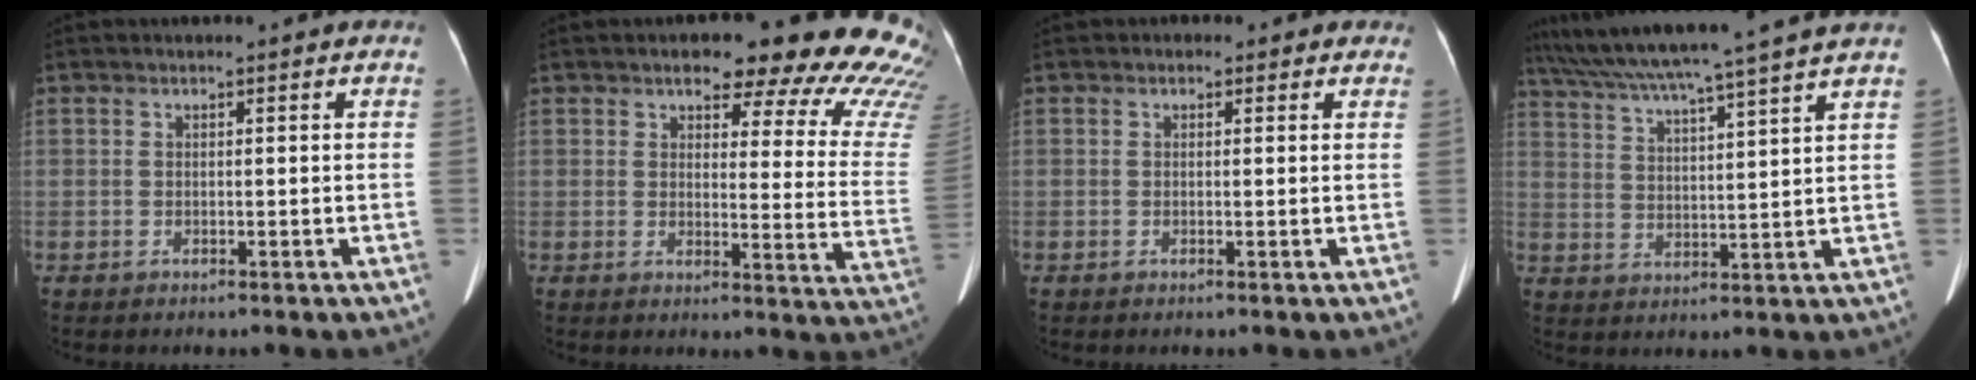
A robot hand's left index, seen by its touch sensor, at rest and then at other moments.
{"total": 20.0, "force": [17.0, 5.7, 8.9], "torque": [-0.074, -0.071, 0.168]}
{"total": 1.4, "force": [0.7, 1.2, 0.2], "torque": [0.009, 0.000, -0.001]}
{"total": 17.8, "force": [15.3, -1.7, 9.0], "torque": [-0.164, 0.004, 0.225]}